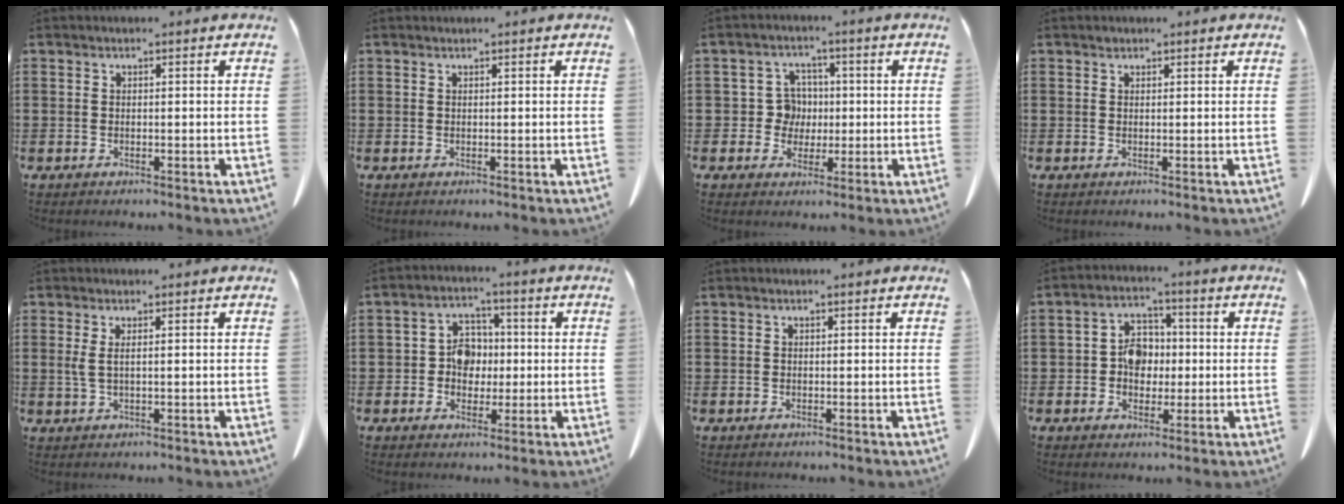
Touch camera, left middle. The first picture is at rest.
{"total": 0.0}
{"total": 5.1, "force": [0.1, 4.7, 1.8], "torque": [-0.044, 0.012, -0.001]}
{"total": 0.5, "force": [0.3, 0.4, 0.1], "torque": [-0.005, 0.002, 0.007]}
{"total": 1.8, "force": [0.4, 0.2, 1.7], "torque": [-0.045, -0.004, 0.006]}
{"total": 5.2, "force": [0.1, 4.6, 2.5], "torque": [-0.056, 0.012, -0.003]}
{"total": 0.0}
{"total": 5.7, "force": [-0.1, 4.6, 3.4], "torque": [-0.070, 0.013, -0.006]}